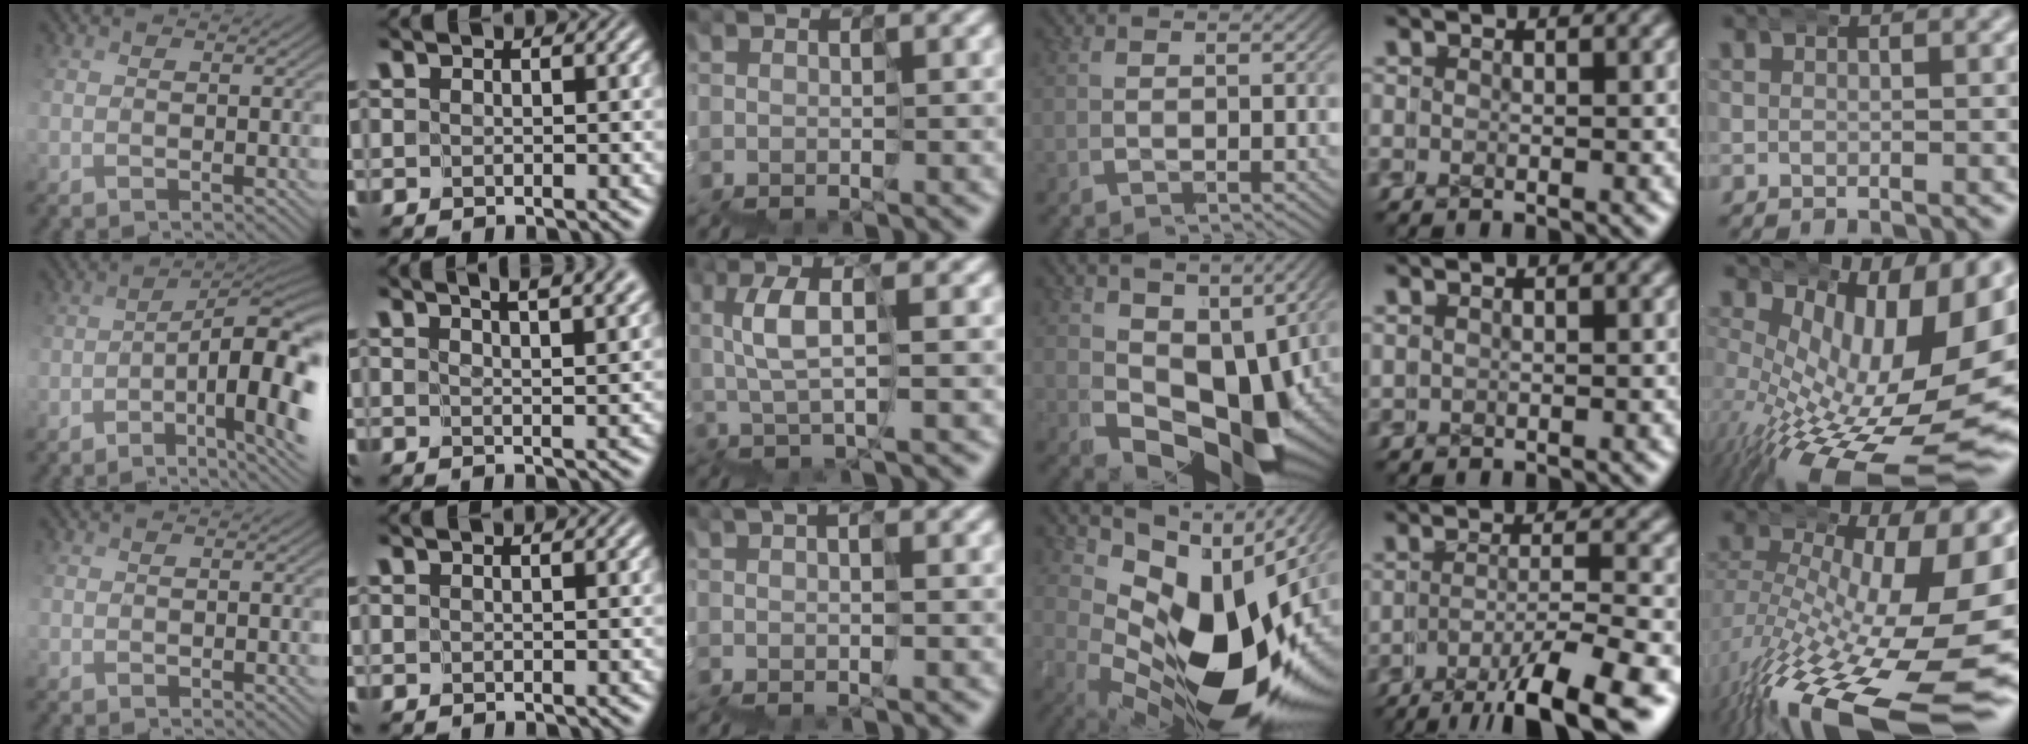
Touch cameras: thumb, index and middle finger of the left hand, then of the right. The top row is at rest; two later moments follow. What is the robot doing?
{"motion": "wrap", "object": "duck tape"}